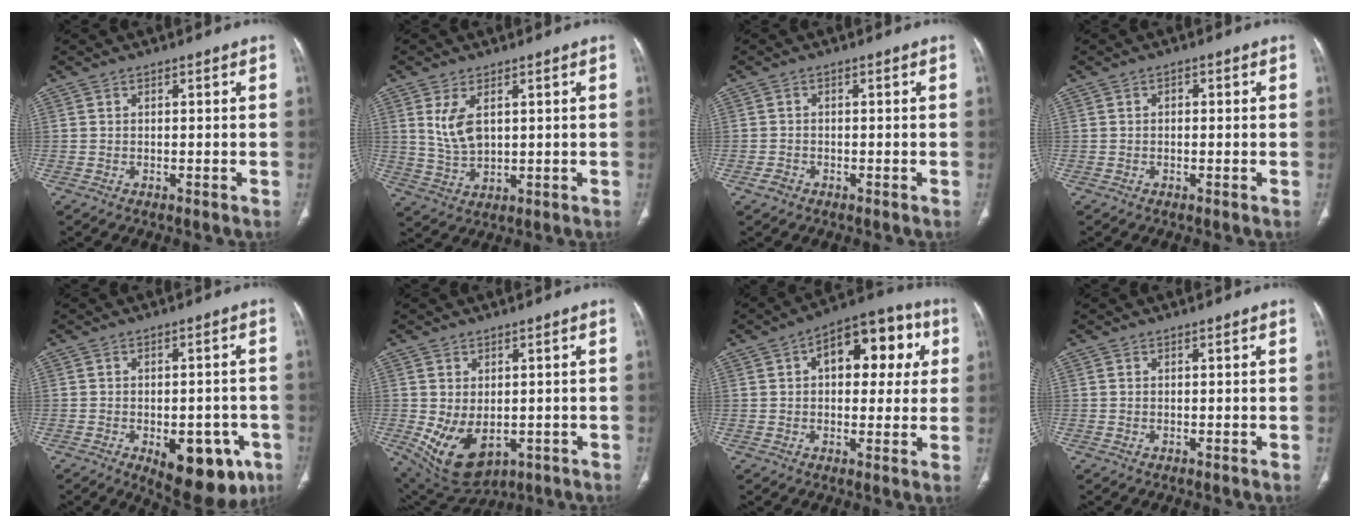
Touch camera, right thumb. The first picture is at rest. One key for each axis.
{"total": 6.3, "fx": 2.0, "fy": 3.4, "fz": 4.9, "tx": -0.095, "ty": -0.011, "tz": 0.052}
{"total": 1.6, "fx": -1.0, "fy": 1.2, "fz": 0.5, "tx": -0.010, "ty": 0.005, "tz": -0.019}
{"total": 1.0, "fx": 0.0, "fy": 0.7, "fz": 0.7, "tx": -0.005, "ty": 0.002, "tz": -0.004}
{"total": 14.1, "fx": -6.0, "fy": 7.2, "fz": 10.5, "tx": -0.106, "ty": 0.013, "tz": -0.067}
{"total": 10.6, "fx": -2.1, "fy": 6.8, "fz": 7.9, "tx": -0.126, "ty": -0.009, "tz": -0.007}
{"total": 15.5, "fx": 4.2, "fy": 8.9, "fz": 12.0, "tx": -0.113, "ty": 0.027, "tz": 0.054}
{"total": 0.0}